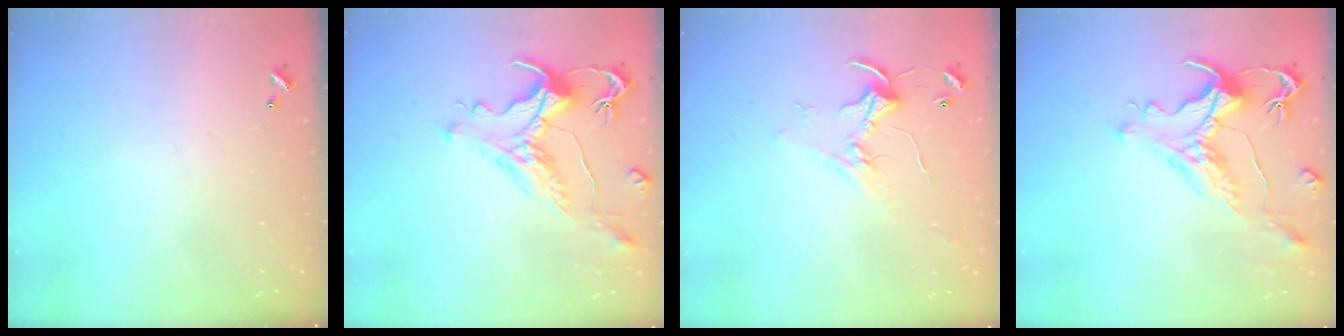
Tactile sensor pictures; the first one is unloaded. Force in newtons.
{"total": 1.3, "press": 0.1, "slide": 1.3}
{"total": 2.5, "press": 2.5, "slide": 0.2}
{"total": 1.3, "press": 0.1, "slide": 1.3}